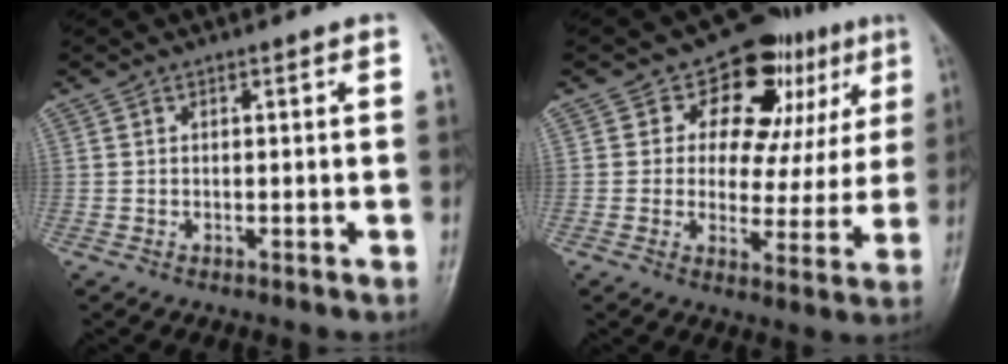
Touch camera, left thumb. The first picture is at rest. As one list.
[{"total": 15.7, "force": [7.2, 10.1, 9.6], "torque": [-0.054, -0.011, 0.099]}]